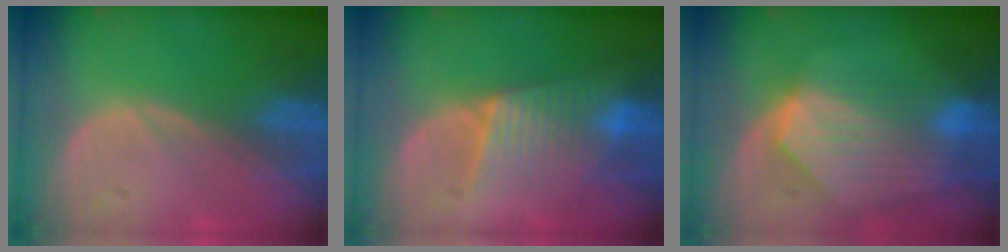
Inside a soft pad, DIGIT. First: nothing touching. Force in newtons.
{"total": 6.3, "press": 6.3, "slide": 0.7}
{"total": 9.2, "press": 8.1, "slide": 4.3}